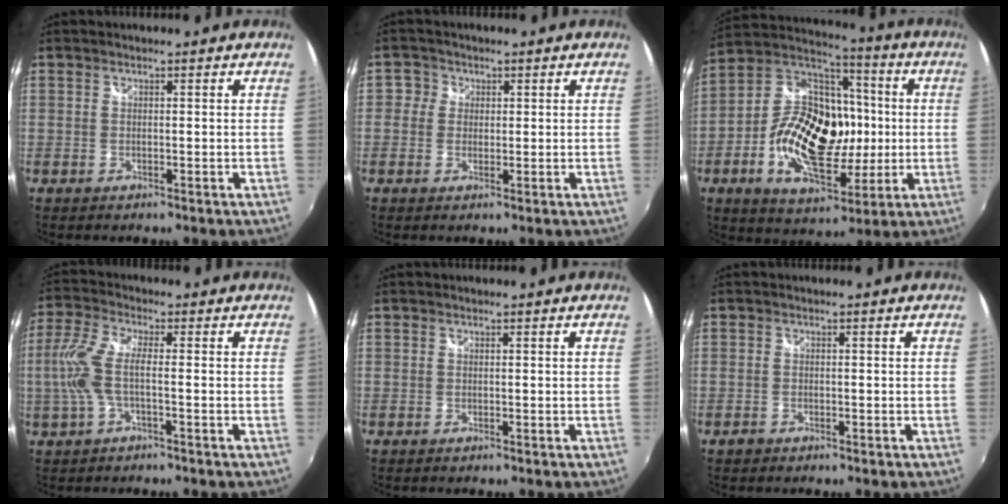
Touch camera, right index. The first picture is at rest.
{"total": 2.8, "force": [0.0, 2.8, 0.3], "torque": [0.004, 0.006, -0.007]}
{"total": 21.3, "force": [-2.6, 13.2, 16.5], "torque": [-0.326, 0.028, -0.039]}
{"total": 7.3, "force": [-1.1, 1.8, 7.0], "torque": [-0.162, 0.001, -0.020]}
{"total": 0.0}
{"total": 1.3, "force": [-0.9, 0.9, 0.3], "torque": [-0.007, -0.001, -0.015]}